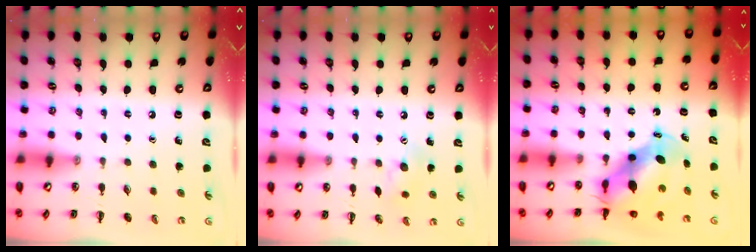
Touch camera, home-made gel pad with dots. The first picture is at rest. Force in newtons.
{"total": 7.9, "press": 7.8, "slide": 1.0}
{"total": 7.1, "press": 7.0, "slide": 1.5}